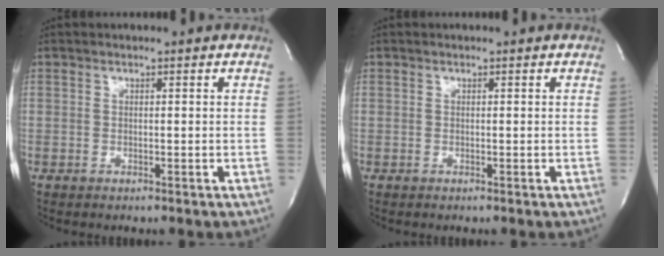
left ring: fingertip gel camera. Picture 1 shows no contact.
{"total": 0.0}